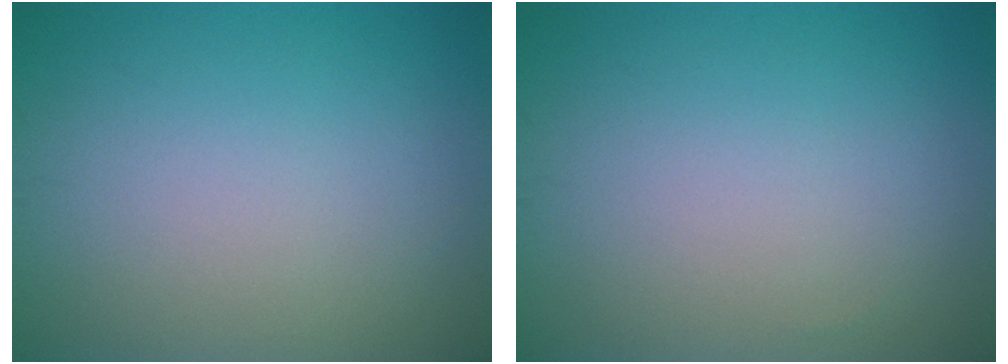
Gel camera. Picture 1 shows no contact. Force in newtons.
{"total": 0.0}